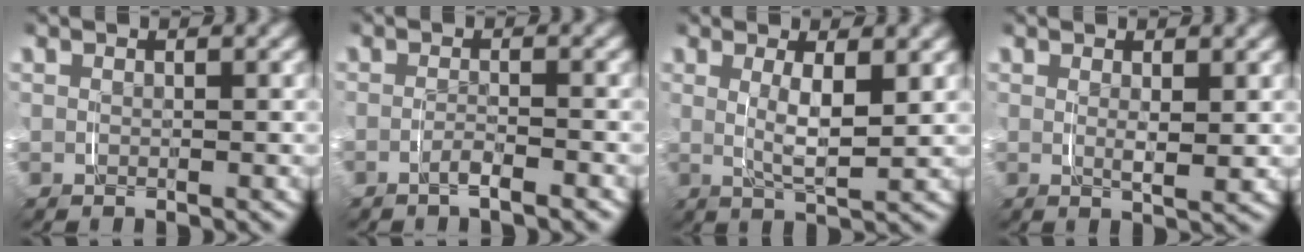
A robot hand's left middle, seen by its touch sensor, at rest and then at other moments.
{"total": 1.5, "force": [-1.4, -0.1, 0.7], "torque": [-0.018, -0.002, -0.026]}
{"total": 3.5, "force": [0.3, 0.8, 3.4], "torque": [-0.060, -0.013, 0.010]}
{"total": 1.5, "force": [0.6, 0.0, 1.4], "torque": [-0.027, -0.010, 0.013]}